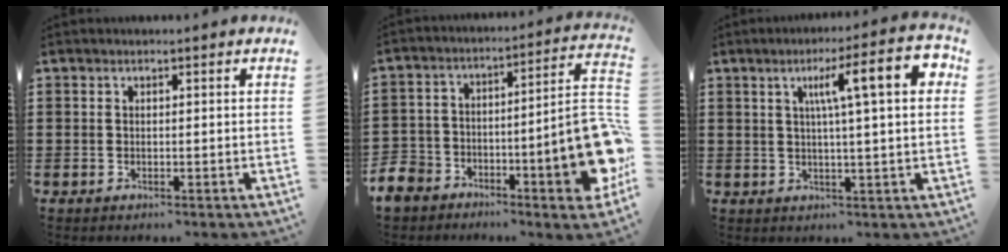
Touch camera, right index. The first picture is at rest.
{"total": 13.9, "force": [-6.8, 5.2, 11.0], "torque": [-0.172, 0.022, -0.115]}
{"total": 10.3, "force": [3.0, 1.4, 9.8], "torque": [-0.166, 0.001, 0.041]}